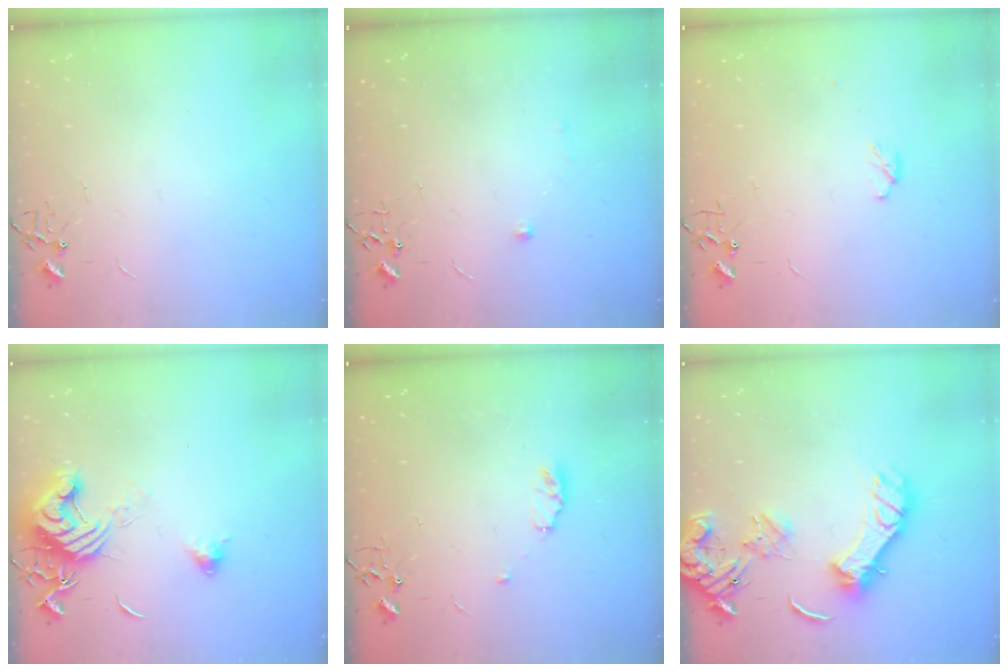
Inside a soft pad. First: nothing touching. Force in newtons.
{"total": 3.7, "press": 3.6, "slide": 0.6}
{"total": 3.8, "press": 3.7, "slide": 0.9}
{"total": 13.2, "press": 13.1, "slide": 1.6}
{"total": 5.6, "press": 5.5, "slide": 0.8}
{"total": 15.8, "press": 15.6, "slide": 2.2}